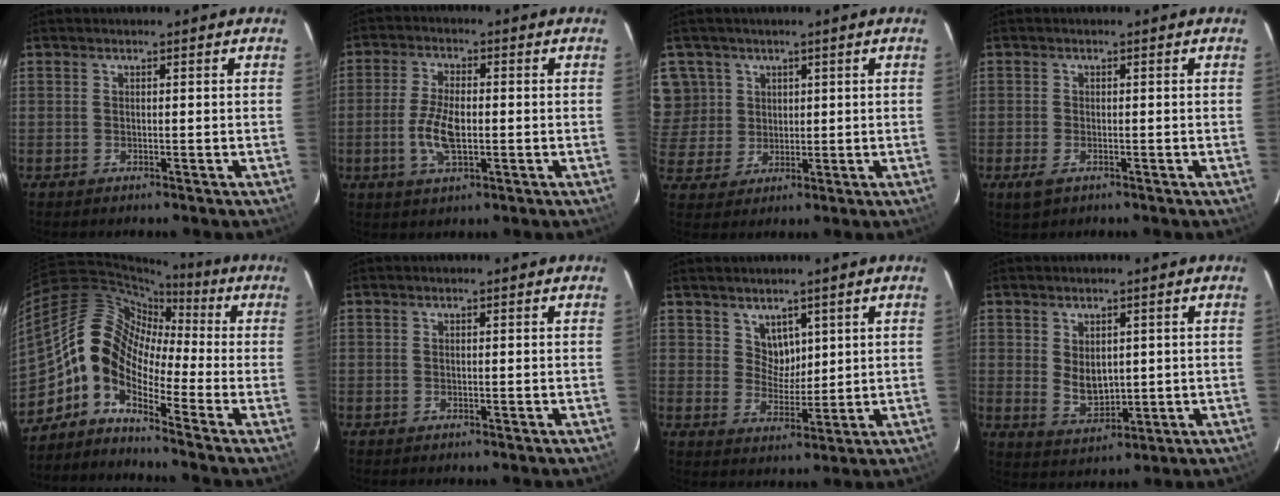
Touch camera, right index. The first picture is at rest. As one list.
[{"total": 7.4, "force": [-1.4, 3.1, 6.6], "torque": [-0.138, -0.002, -0.026]}, {"total": 8.1, "force": [3.4, 7.2, 1.6], "torque": [-0.033, 0.008, 0.074]}, {"total": 3.0, "force": [-1.6, 1.6, 2.0], "torque": [-0.040, -0.008, -0.026]}, {"total": 9.0, "force": [-3.3, 5.6, 6.3], "torque": [-0.092, 0.026, -0.087]}, {"total": 0.0}, {"total": 4.4, "force": [2.7, 3.2, 1.1], "torque": [-0.010, 0.002, 0.054]}, {"total": 5.6, "force": [1.1, 3.8, 4.0], "torque": [-0.067, -0.005, 0.032]}]